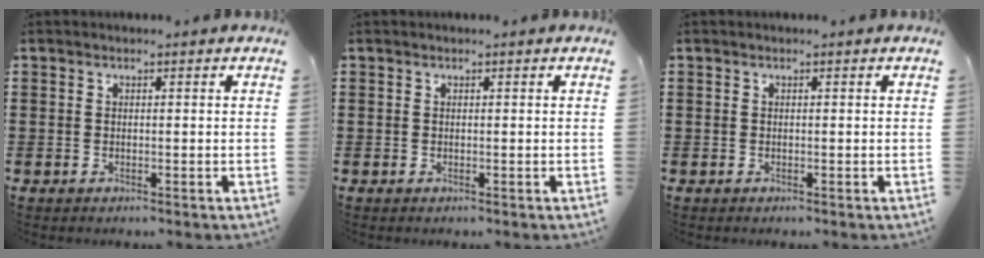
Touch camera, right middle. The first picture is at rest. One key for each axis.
{"total": 0.0}
{"total": 0.0}